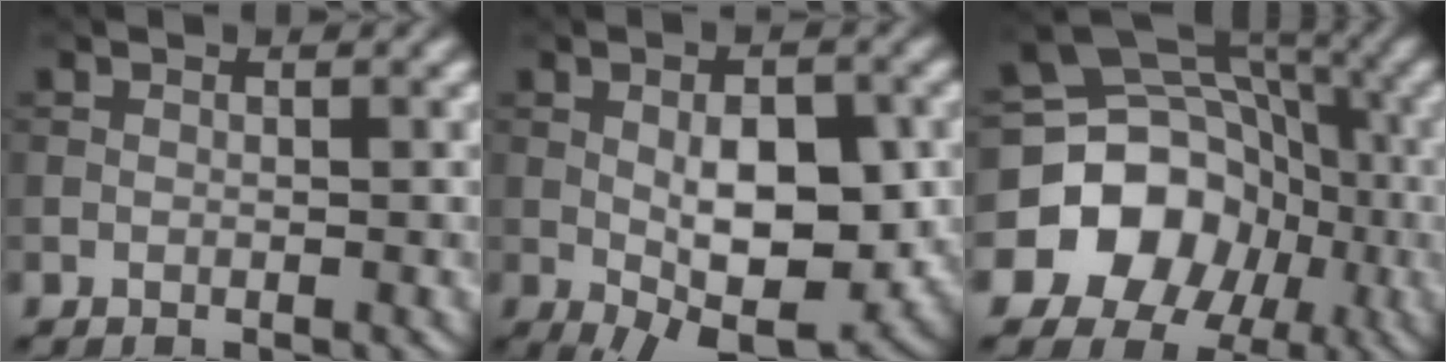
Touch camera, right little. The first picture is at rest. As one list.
[{"total": 8.6, "force": [-1.3, 3.8, 7.6], "torque": [-0.118, -0.003, -0.019]}, {"total": 12.2, "force": [-4.1, 10.5, 4.7], "torque": [-0.078, -0.009, -0.099]}]